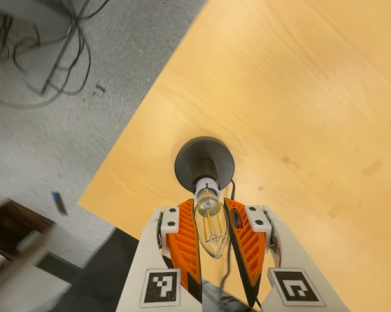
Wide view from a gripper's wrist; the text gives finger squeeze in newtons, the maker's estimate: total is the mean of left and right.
{"total": 11.3, "left": 10.2, "right": 12.4}